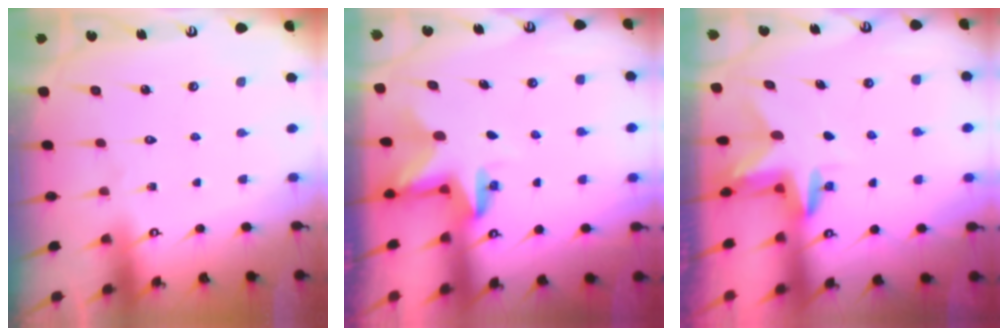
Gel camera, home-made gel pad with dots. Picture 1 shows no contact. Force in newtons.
{"total": 2.9, "press": 2.9, "slide": 0.3}
{"total": 3.2, "press": 3.2, "slide": 0.2}